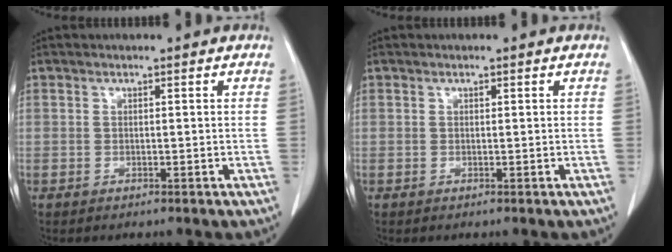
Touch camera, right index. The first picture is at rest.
{"total": 0.0}